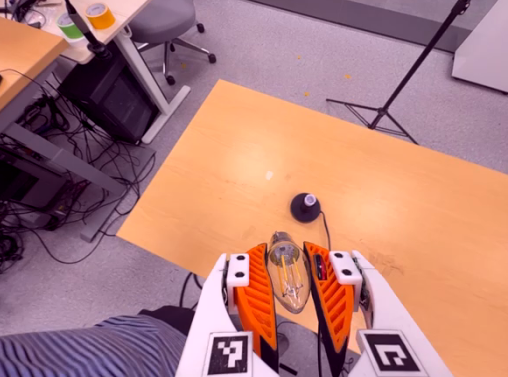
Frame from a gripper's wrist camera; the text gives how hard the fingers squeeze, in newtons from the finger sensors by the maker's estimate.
{"total": 21.7, "left": 24.0, "right": 19.4}